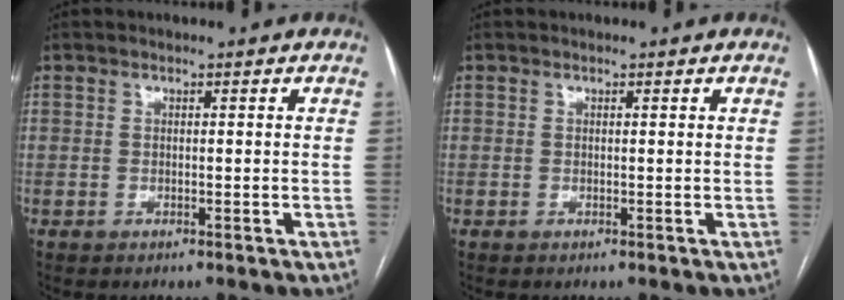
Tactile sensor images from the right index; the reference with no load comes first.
{"total": 0.0}